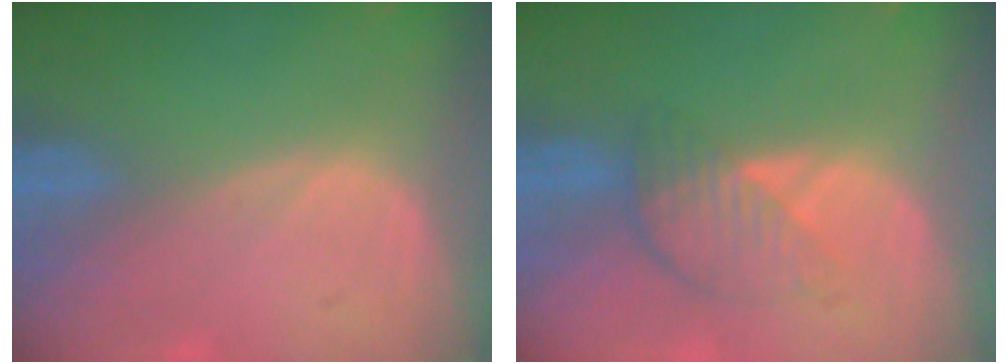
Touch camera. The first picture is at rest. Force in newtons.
{"total": 4.6, "press": 4.2, "slide": 2.0}